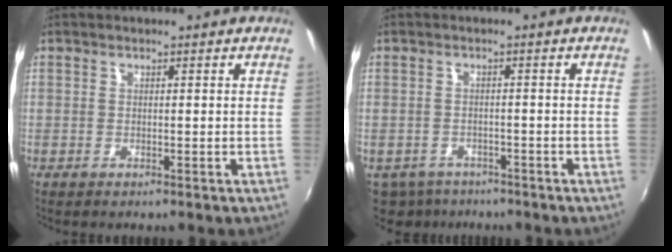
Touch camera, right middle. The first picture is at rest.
{"total": 7.1, "force": [-5.4, 4.0, 2.3], "torque": [-0.064, -0.023, -0.081]}